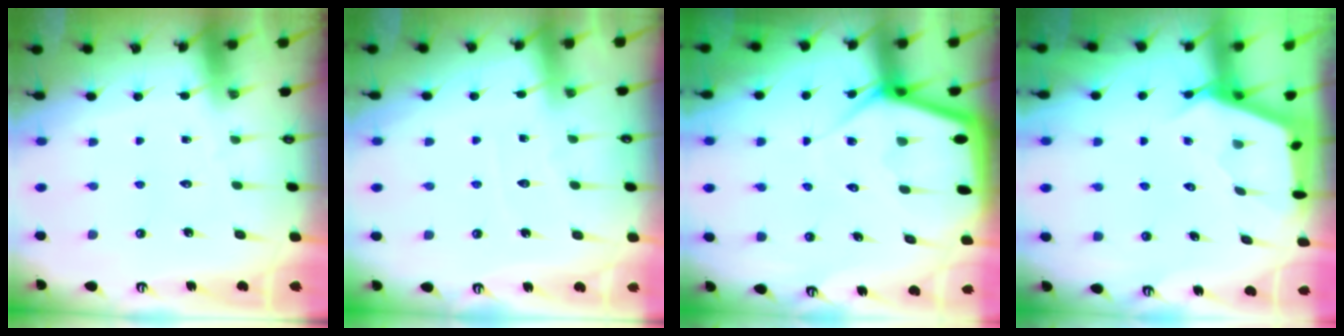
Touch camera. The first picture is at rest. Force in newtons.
{"total": 4.3, "press": 4.3, "slide": 0.6}
{"total": 6.7, "press": 6.7, "slide": 0.5}
{"total": 2.6, "press": 2.5, "slide": 0.3}